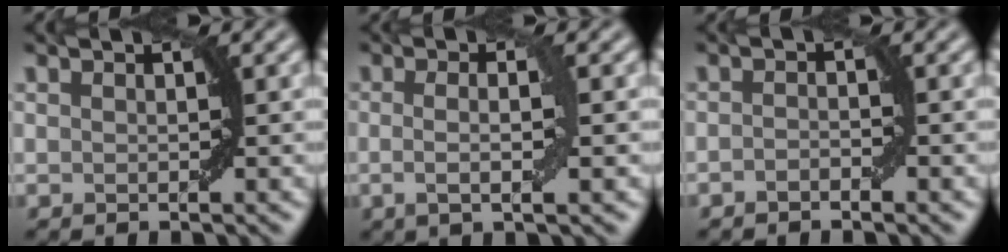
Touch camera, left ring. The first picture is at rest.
{"total": 3.2, "force": [-0.2, 0.6, 3.2], "torque": [-0.056, -0.004, -0.006]}
{"total": 1.0, "force": [-0.7, 0.3, 0.6], "torque": [-0.011, 0.005, -0.012]}